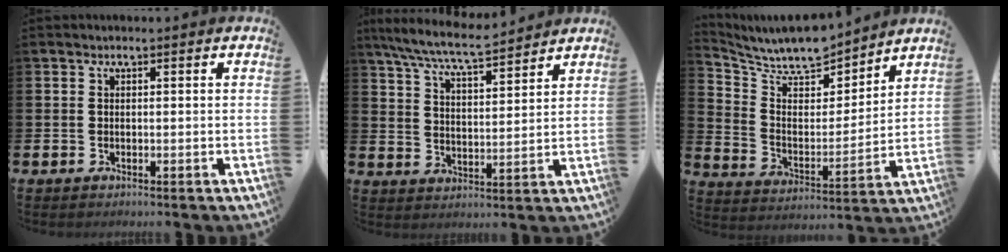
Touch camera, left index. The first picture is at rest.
{"total": 7.7, "force": [7.2, 0.5, 2.7], "torque": [-0.076, -0.040, 0.128]}
{"total": 9.0, "force": [8.6, 2.1, 2.1], "torque": [-0.070, -0.074, 0.147]}